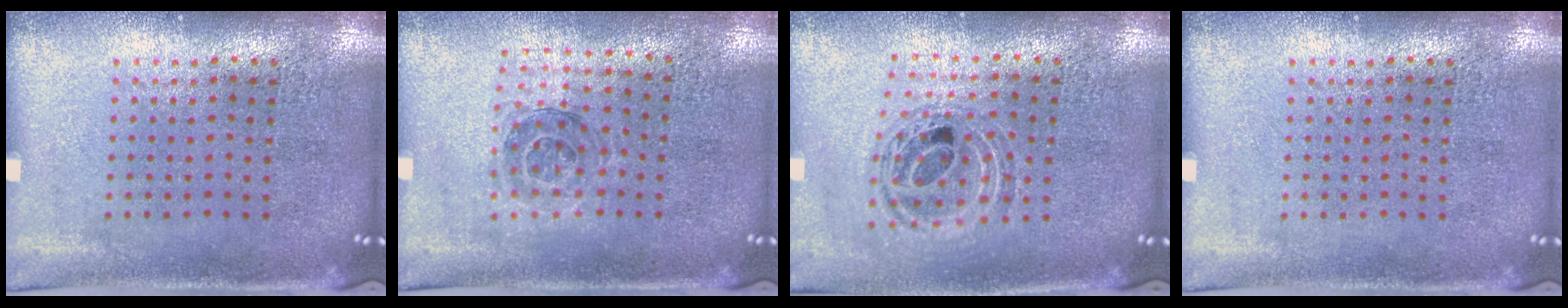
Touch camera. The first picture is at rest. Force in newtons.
{"total": 1.0, "press": 1.0, "slide": 0.2}
{"total": 0.8, "press": 0.8, "slide": 0.2}
{"total": 0.0}